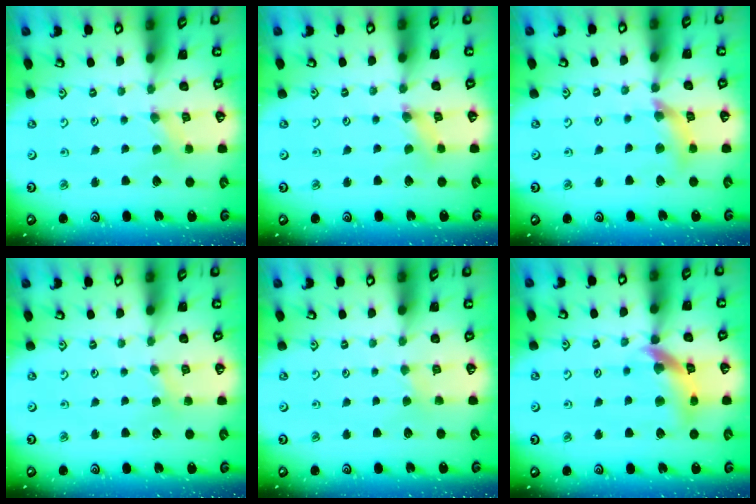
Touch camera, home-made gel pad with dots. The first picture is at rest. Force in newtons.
{"total": 1.3, "press": 1.3, "slide": 0.3}
{"total": 9.9, "press": 9.8, "slide": 1.1}
{"total": 1.9, "press": 1.8, "slide": 0.3}
{"total": 2.0, "press": 2.0, "slide": 0.3}
{"total": 13.4, "press": 13.3, "slide": 1.7}